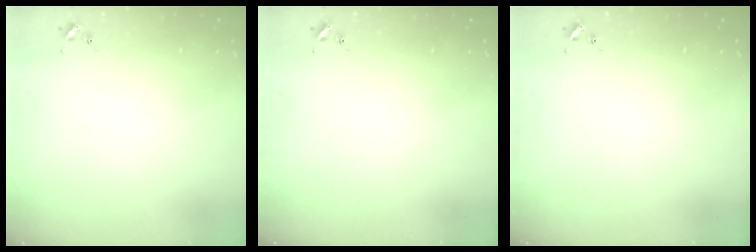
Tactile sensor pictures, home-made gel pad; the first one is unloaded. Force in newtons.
{"total": 0.0}
{"total": 0.0}